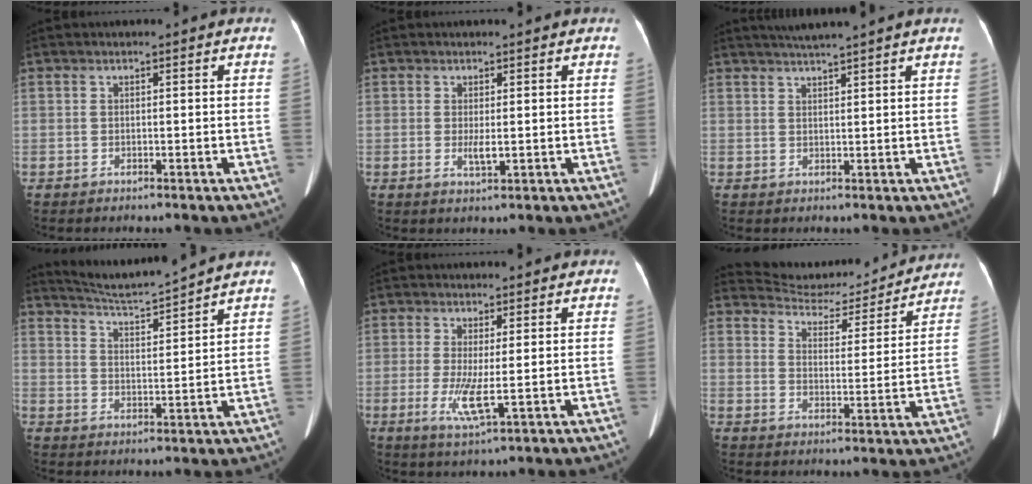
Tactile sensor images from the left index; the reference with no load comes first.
{"total": 2.3, "force": [0.1, 0.4, 2.2], "torque": [-0.044, -0.004, 0.008]}
{"total": 4.7, "force": [4.0, -1.2, 2.1], "torque": [-0.036, 0.014, 0.065]}
{"total": 9.2, "force": [8.9, -1.4, 2.2], "torque": [-0.056, 0.000, 0.151]}
{"total": 5.2, "force": [-0.6, 0.6, 5.2], "torque": [-0.105, -0.013, -0.005]}
{"total": 15.4, "force": [14.9, 2.8, 2.6], "torque": [-0.032, -0.015, 0.195]}